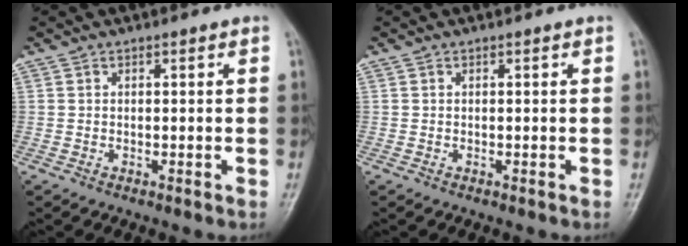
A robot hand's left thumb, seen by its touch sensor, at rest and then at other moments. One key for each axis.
{"total": 0.0}